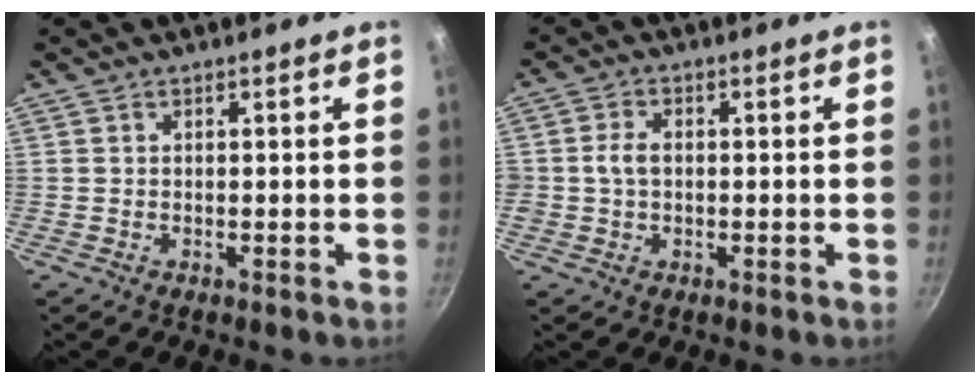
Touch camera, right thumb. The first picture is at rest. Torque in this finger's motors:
{"motor_torque": [0.23, 0.36, 0.75, 0.10, 0.00]}